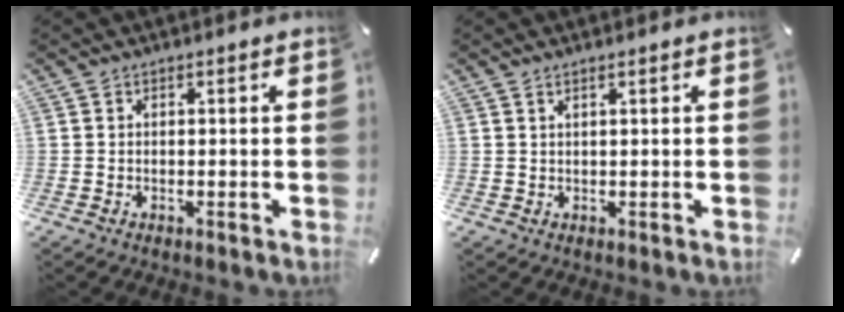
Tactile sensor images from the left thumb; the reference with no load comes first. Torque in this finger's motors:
{"motor_torque": [-0.25, -0.15, 0.04, 0.18, -0.07]}